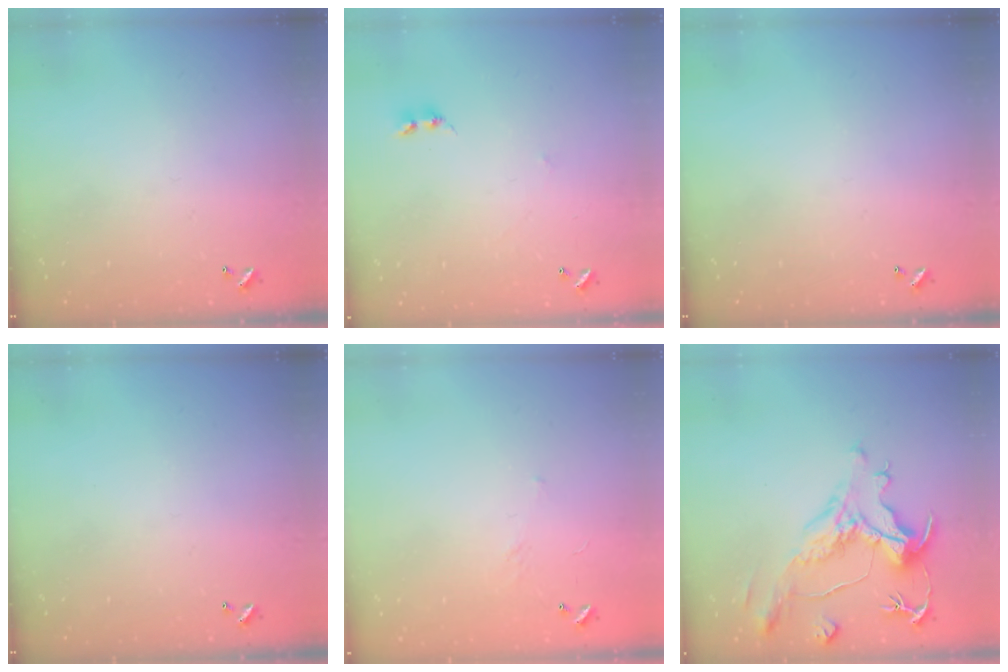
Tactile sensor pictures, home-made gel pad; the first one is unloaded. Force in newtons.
{"total": 2.5, "press": 2.4, "slide": 0.4}
{"total": 0.0}
{"total": 0.0}
{"total": 6.2, "press": 6.2, "slide": 0.8}
{"total": 1.9, "press": 0.9, "slide": 1.7}